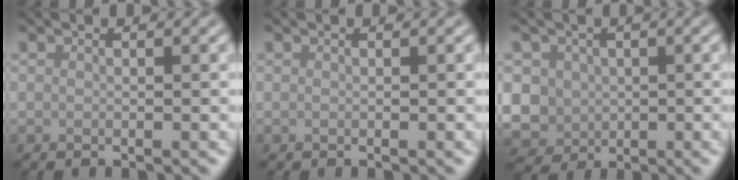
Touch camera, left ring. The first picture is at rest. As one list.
[{"total": 0.0}, {"total": 6.4, "force": [-0.5, 5.9, 2.3], "torque": [-0.042, 0.010, -0.032]}]